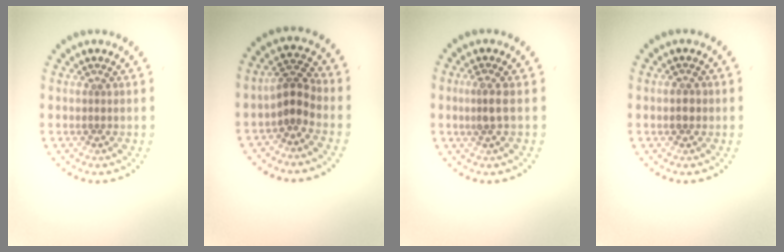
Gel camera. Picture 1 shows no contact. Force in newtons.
{"total": 2.7, "press": 2.4, "slide": 1.3}
{"total": 1.9, "press": 1.5, "slide": 1.2}
{"total": 1.0, "press": 1.0, "slide": 0.1}